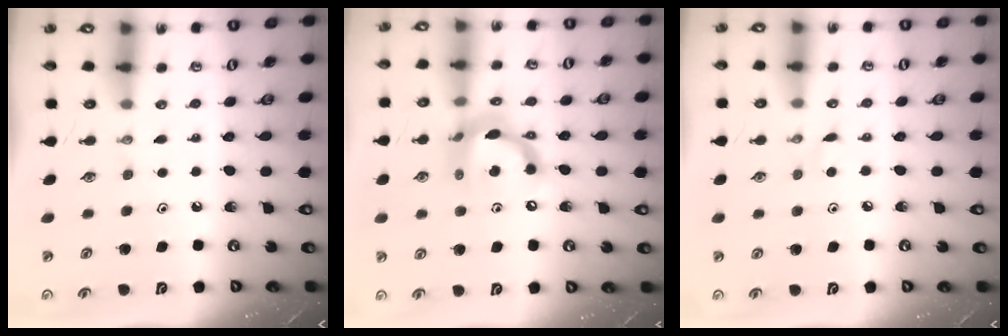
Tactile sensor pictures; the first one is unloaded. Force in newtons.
{"total": 13.9, "press": 13.9, "slide": 0.7}
{"total": 2.1, "press": 2.1, "slide": 0.3}